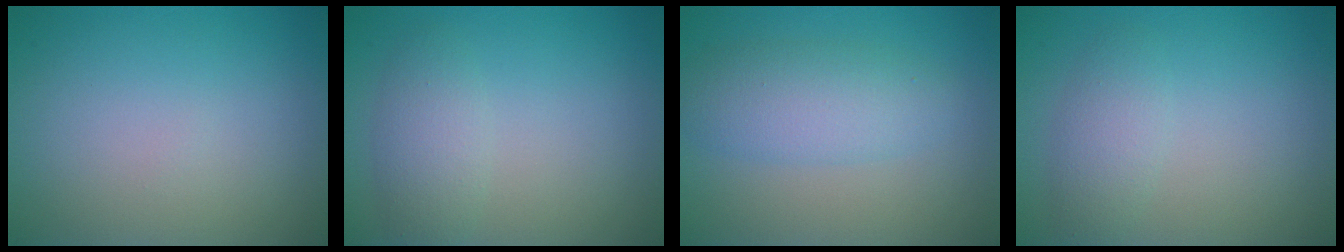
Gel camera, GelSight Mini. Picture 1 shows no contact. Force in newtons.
{"total": 2.5, "press": 2.5, "slide": 0.1}
{"total": 4.2, "press": 4.2, "slide": 0.2}
{"total": 2.2, "press": 2.2, "slide": 0.2}